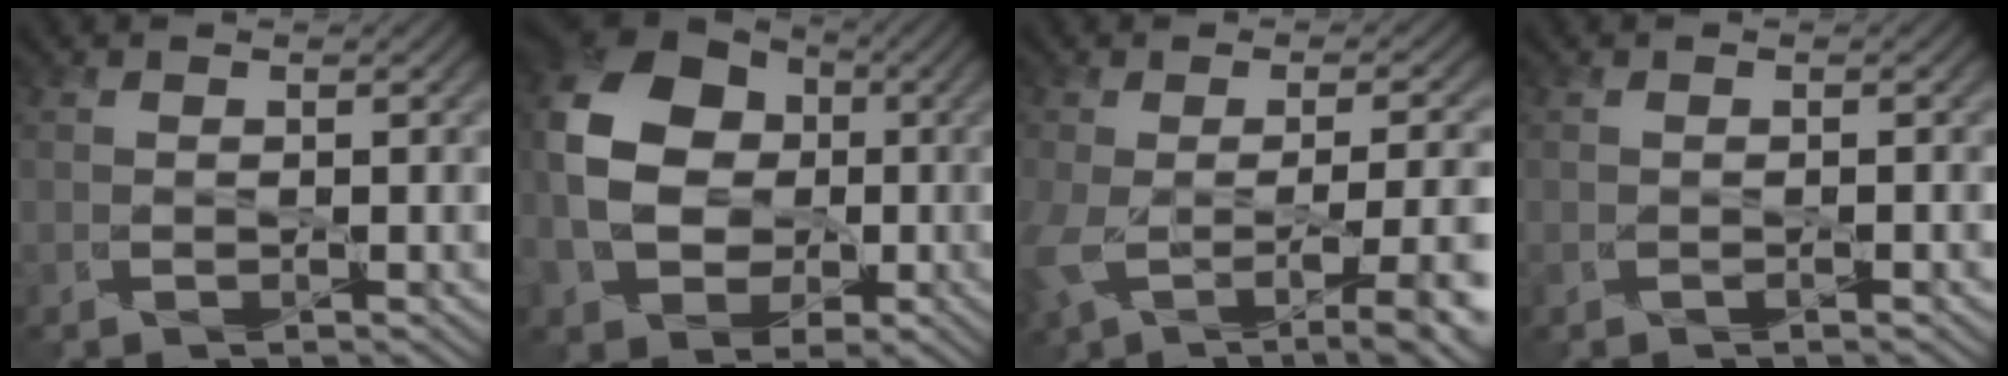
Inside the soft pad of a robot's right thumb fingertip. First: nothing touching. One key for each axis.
{"total": 13.8, "fx": -0.4, "fy": 10.9, "fz": 8.5, "tx": -0.193, "ty": -0.003, "tz": -0.005}
{"total": 11.0, "fx": -3.6, "fy": 4.8, "fz": 9.2, "tx": -0.175, "ty": -0.034, "tz": -0.044}
{"total": 0.6, "fx": -0.4, "fy": 0.1, "fz": 0.4, "tx": -0.005, "ty": -0.001, "tz": -0.008}